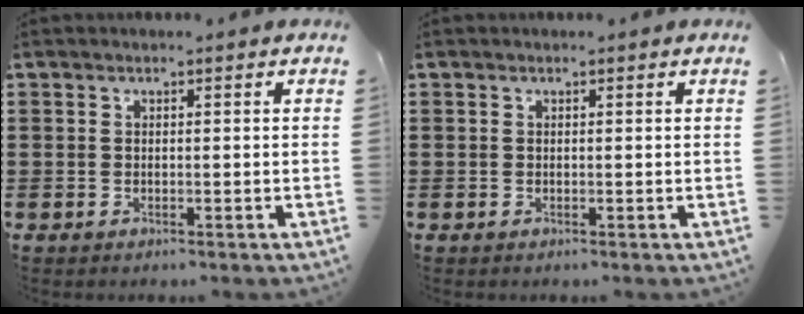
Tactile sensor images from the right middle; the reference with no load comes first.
{"total": 0.0}